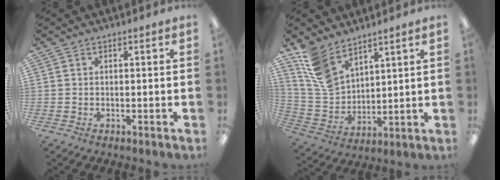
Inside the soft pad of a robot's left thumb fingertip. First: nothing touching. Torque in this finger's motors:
{"motor_torque": [0.27, -0.12, 1.16, -1.10, 0.25]}